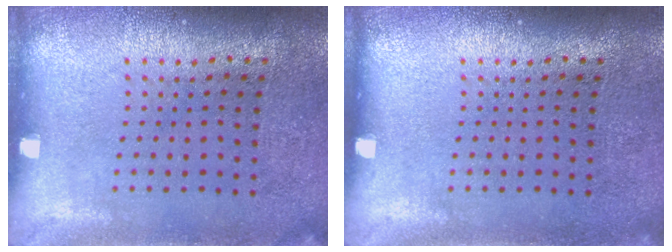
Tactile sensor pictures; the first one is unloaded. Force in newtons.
{"total": 0.0}